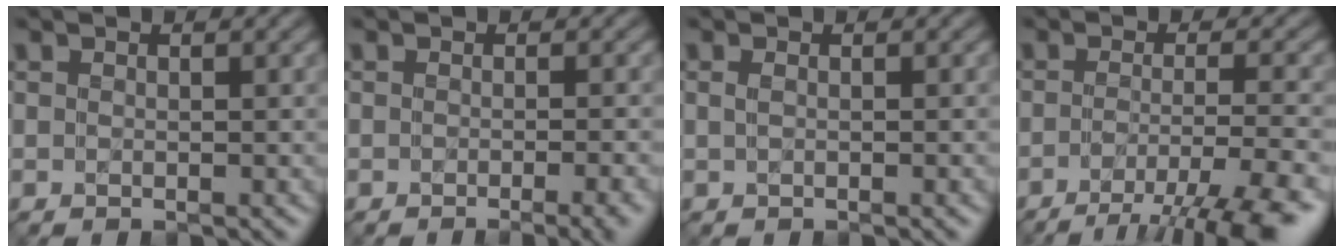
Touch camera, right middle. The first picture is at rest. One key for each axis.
{"total": 3.8, "fx": -1.4, "fy": 1.2, "fz": 3.4, "tx": -0.014, "ty": 0.000, "tz": -0.011}
{"total": 0.6, "fx": -0.1, "fy": 0.2, "fz": 0.5, "tx": -0.010, "ty": 0.003, "tz": -0.003}
{"total": 8.4, "fx": -5.3, "fy": 1.6, "fz": 6.4, "tx": -0.093, "ty": -0.010, "tz": -0.080}